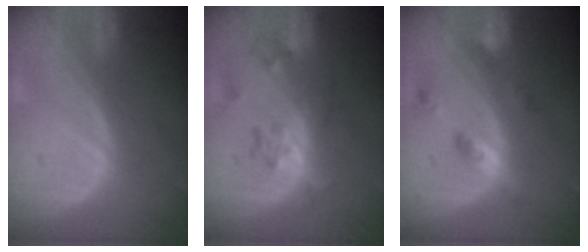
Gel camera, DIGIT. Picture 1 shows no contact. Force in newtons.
{"total": 7.2, "press": 6.4, "slide": 3.4}
{"total": 5.3, "press": 4.7, "slide": 2.4}